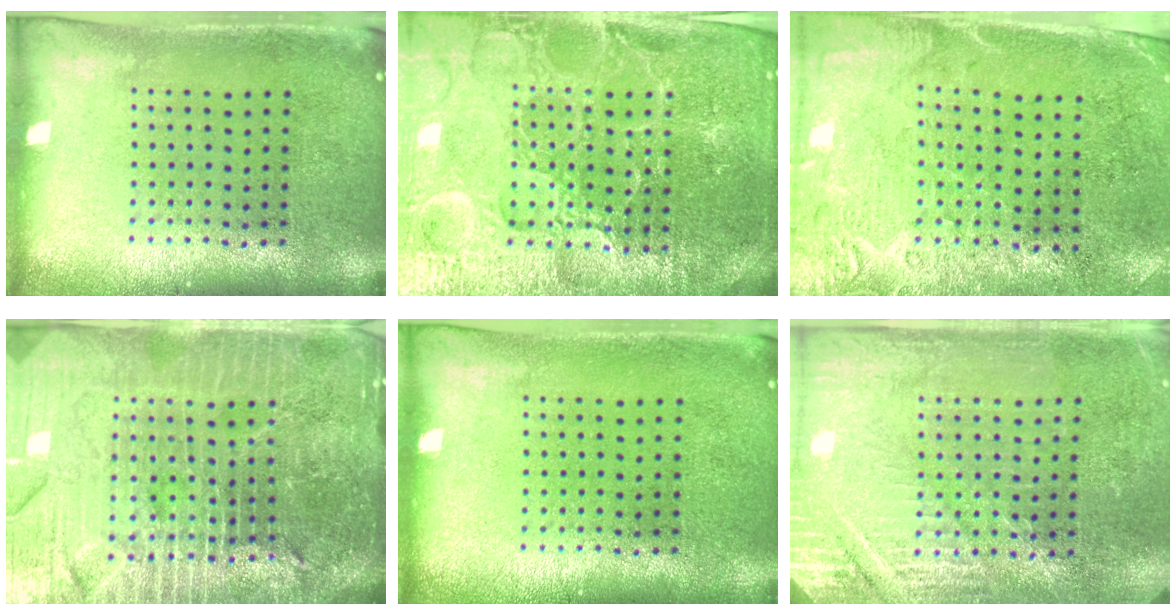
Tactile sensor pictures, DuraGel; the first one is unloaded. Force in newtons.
{"total": 5.4, "press": 5.0, "slide": 2.1}
{"total": 2.7, "press": 2.4, "slide": 1.3}
{"total": 6.3, "press": 5.6, "slide": 2.9}
{"total": 0.0}
{"total": 3.1, "press": 3.0, "slide": 0.4}